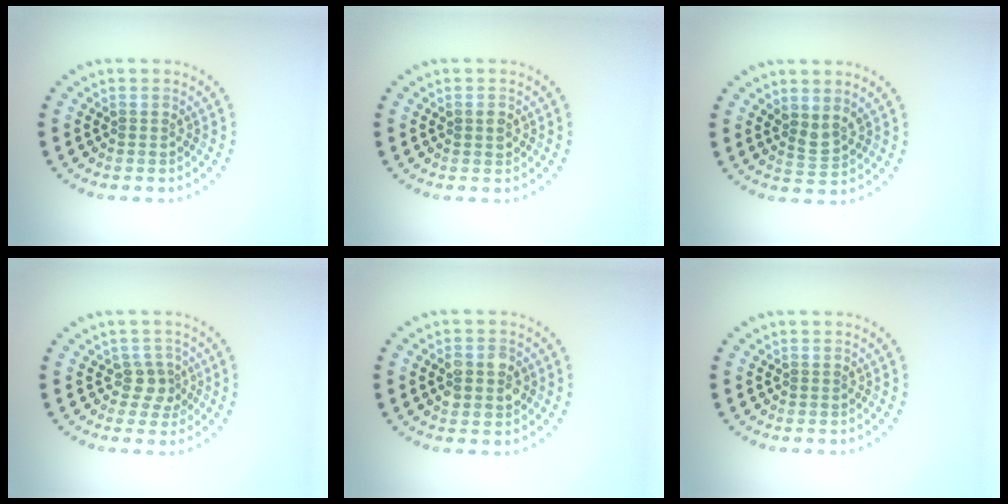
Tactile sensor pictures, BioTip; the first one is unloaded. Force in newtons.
{"total": 1.1, "press": 1.1, "slide": 0.2}
{"total": 1.9, "press": 1.5, "slide": 1.2}
{"total": 2.0, "press": 1.6, "slide": 1.2}
{"total": 2.9, "press": 2.9, "slide": 0.3}
{"total": 0.0}